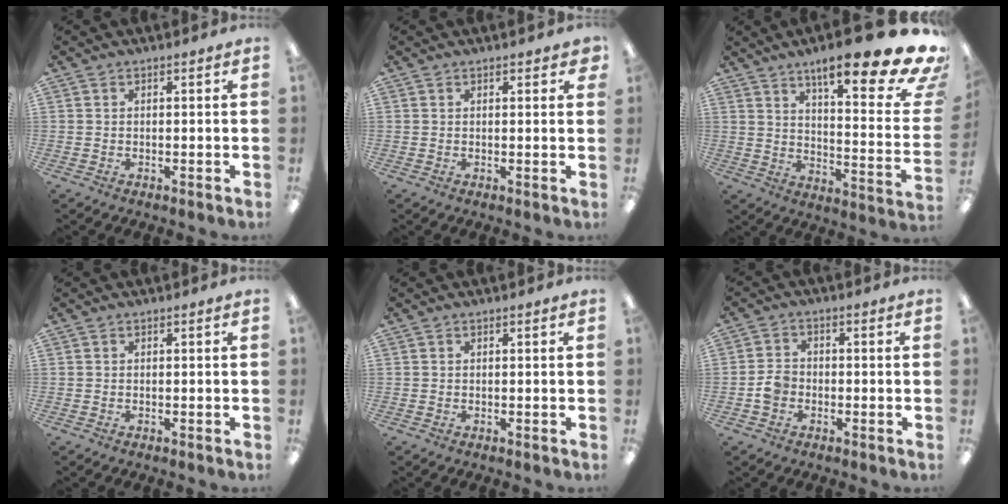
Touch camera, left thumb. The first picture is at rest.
{"total": 1.7, "force": [1.2, 0.5, 1.1], "torque": [-0.009, -0.005, 0.017]}
{"total": 21.5, "force": [14.6, 4.2, 15.1], "torque": [-0.211, -0.120, 0.227]}
{"total": 0.0}
{"total": 0.0}
{"total": 4.3, "force": [-1.5, 3.2, 2.4], "torque": [-0.039, 0.011, -0.026]}